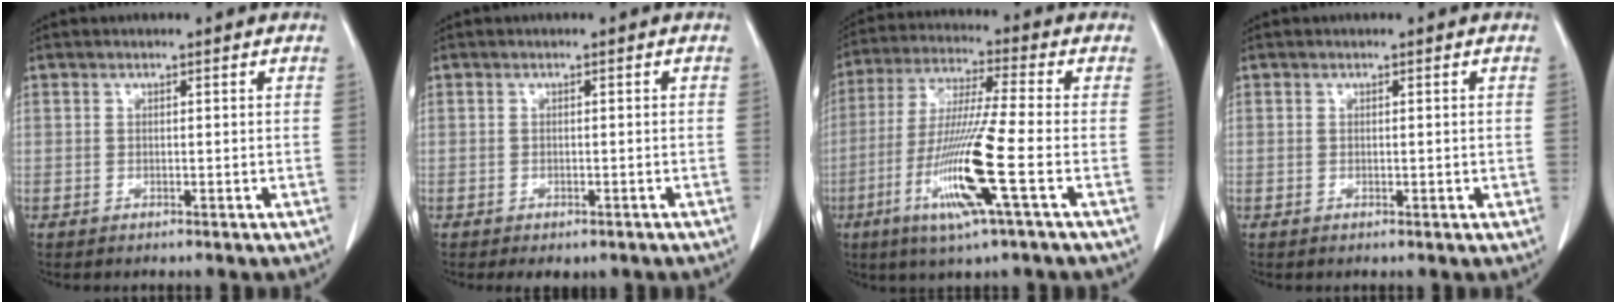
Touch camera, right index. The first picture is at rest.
{"total": 2.5, "force": [-1.7, 1.5, 1.0], "torque": [-0.016, -0.003, -0.015]}
{"total": 13.8, "force": [-4.7, -0.7, 13.0], "torque": [-0.265, -0.023, -0.095]}
{"total": 0.6, "force": [0.0, 0.5, 0.3], "torque": [0.001, 0.002, 0.000]}